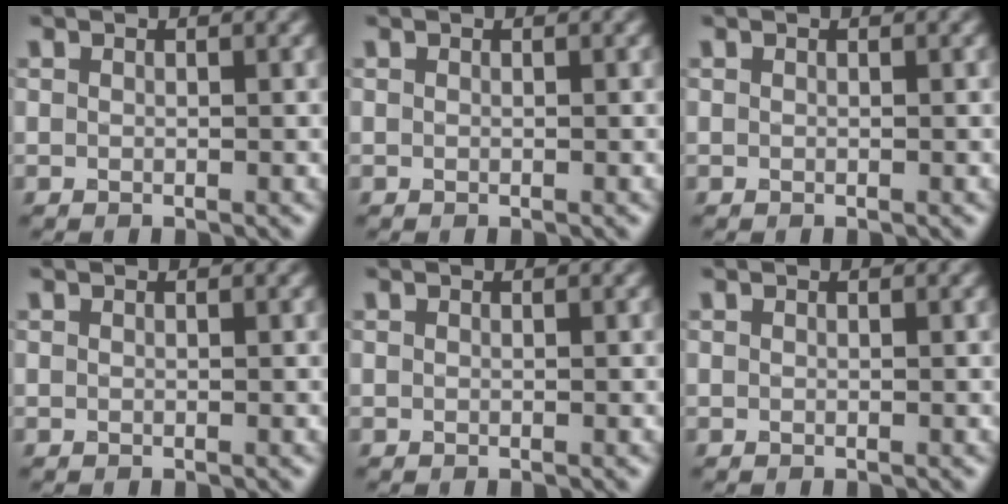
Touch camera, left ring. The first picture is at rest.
{"total": 0.0}
{"total": 0.0}
{"total": 0.0}
{"total": 0.0}
{"total": 0.0}